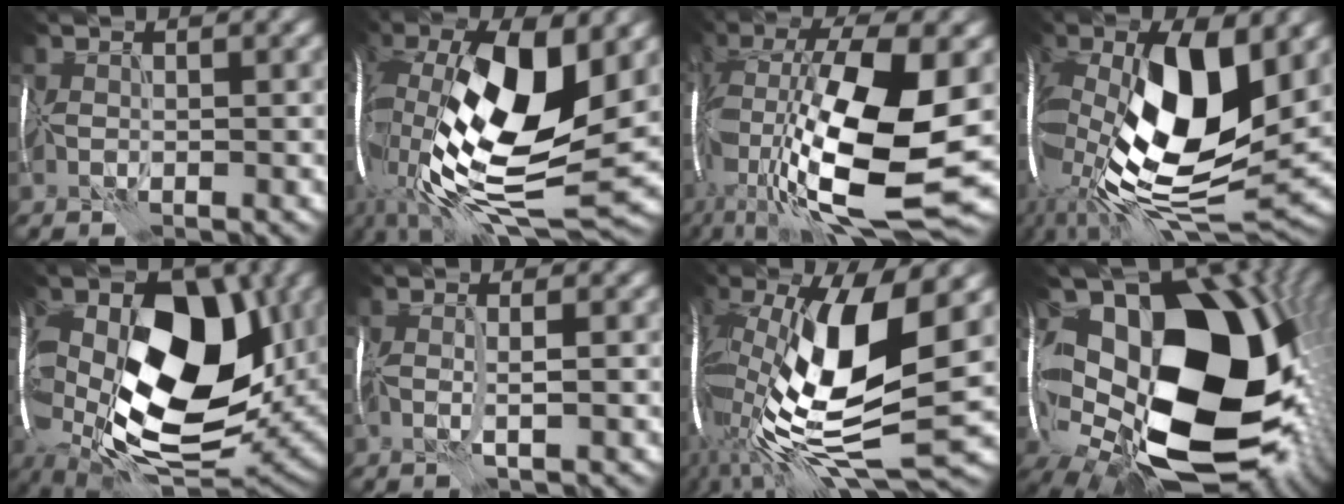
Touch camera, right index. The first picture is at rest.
{"total": 18.4, "force": [0.7, 7.7, 16.7], "torque": [-0.332, -0.003, 0.014]}
{"total": 18.0, "force": [-1.9, 7.1, 16.4], "torque": [-0.330, -0.005, -0.027]}
{"total": 18.1, "force": [0.0, 8.4, 16.0], "torque": [-0.308, -0.009, -0.007]}
{"total": 19.0, "force": [-0.2, 11.0, 15.5], "torque": [-0.302, -0.010, -0.001]}
{"total": 1.8, "force": [-0.1, 0.1, 1.8], "torque": [-0.032, -0.004, -0.003]}
{"total": 17.2, "force": [-0.3, 6.4, 16.0], "torque": [-0.312, -0.016, 0.001]}
{"total": 21.4, "force": [0.5, 13.1, 16.9], "torque": [-0.317, -0.022, 0.018]}